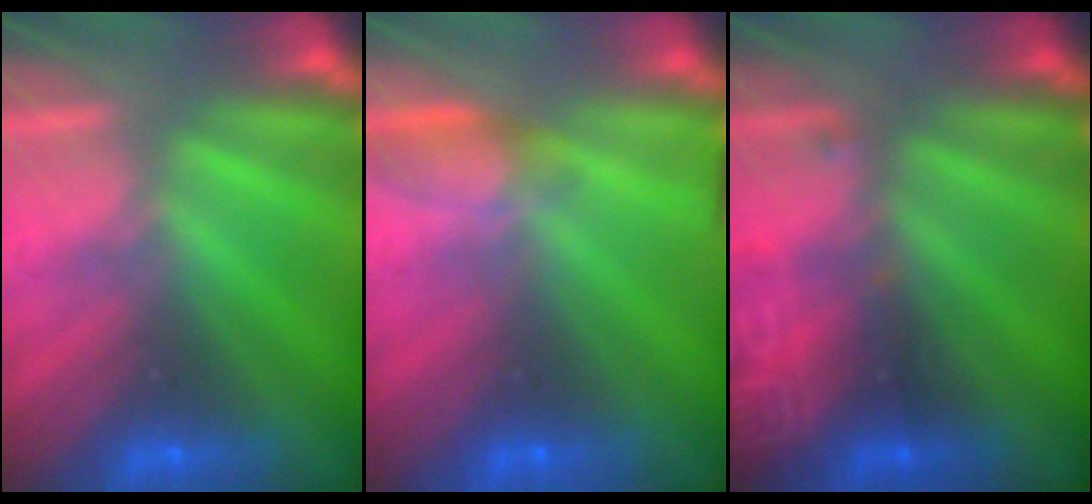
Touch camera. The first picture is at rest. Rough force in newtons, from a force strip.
{"total": 4.8}
{"total": 2.9}